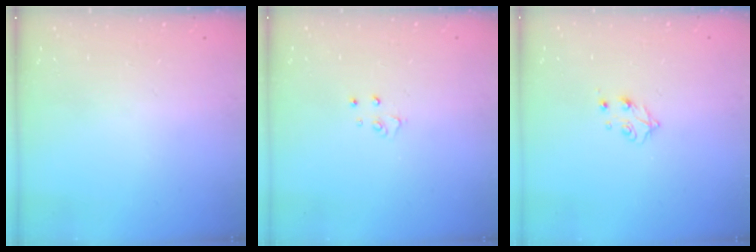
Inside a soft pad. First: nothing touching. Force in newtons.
{"total": 3.1, "press": 3.1, "slide": 0.3}
{"total": 4.3, "press": 4.3, "slide": 0.6}